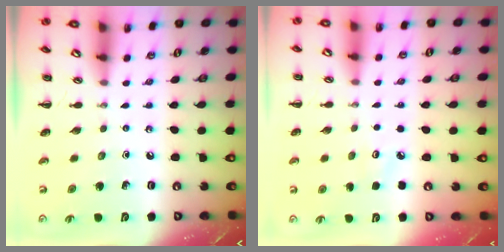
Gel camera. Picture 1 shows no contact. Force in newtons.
{"total": 2.8, "press": 2.7, "slide": 0.8}